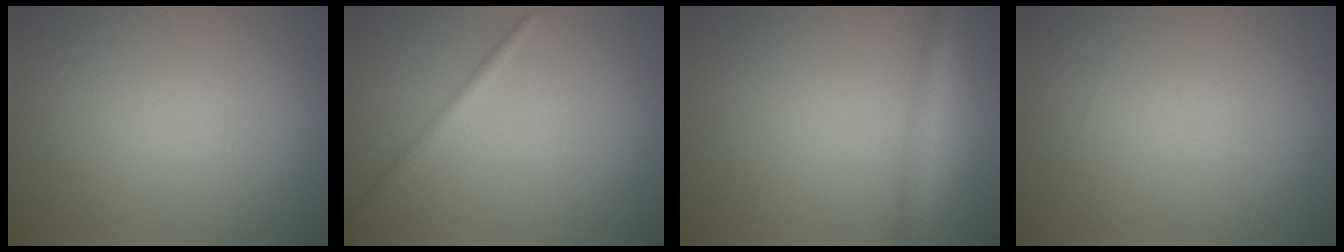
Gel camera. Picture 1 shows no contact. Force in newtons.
{"total": 1.3, "press": 1.3, "slide": 0.0}
{"total": 3.0, "press": 3.0, "slide": 0.1}
{"total": 0.0}